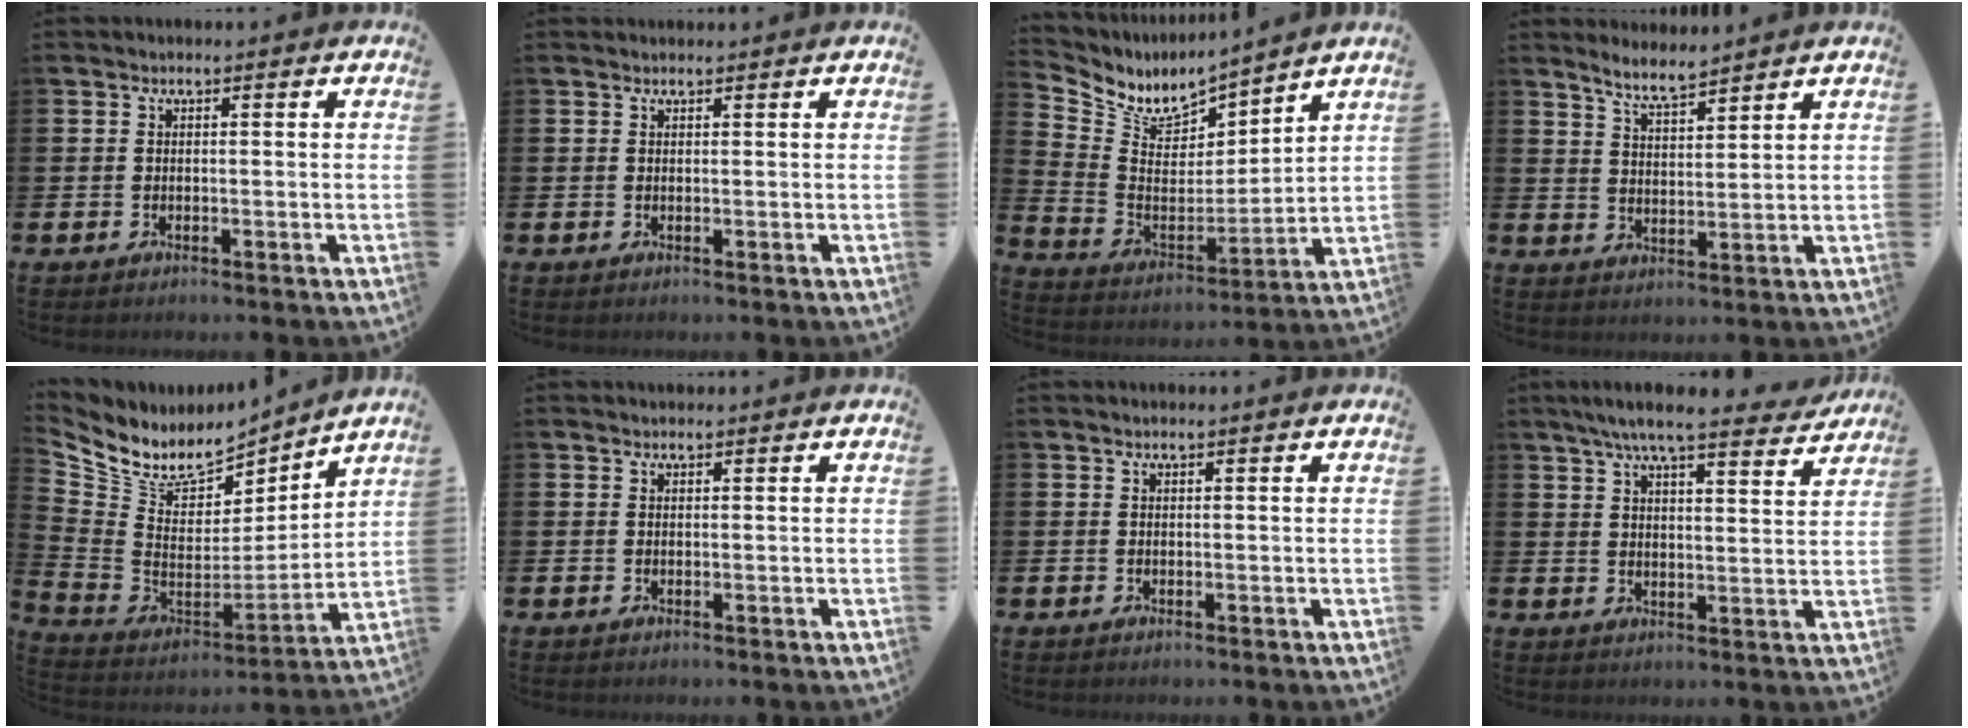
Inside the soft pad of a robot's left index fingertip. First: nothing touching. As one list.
[{"total": 0.7, "force": [0.7, 0.1, 0.0], "torque": [0.014, -0.006, 0.010]}, {"total": 7.0, "force": [6.5, 2.4, 1.0], "torque": [-0.060, -0.051, 0.114]}, {"total": 5.3, "force": [5.1, 0.4, 1.4], "torque": [-0.041, -0.021, 0.092]}, {"total": 8.9, "force": [7.7, 3.9, 1.9], "torque": [-0.087, -0.056, 0.140]}, {"total": 1.1, "force": [1.0, 0.3, 0.0], "torque": [0.013, -0.003, 0.016]}, {"total": 0.8, "force": [0.8, 0.0, 0.3], "torque": [0.009, -0.005, 0.011]}, {"total": 7.7, "force": [7.1, 0.7, 3.0], "torque": [-0.065, -0.039, 0.123]}]